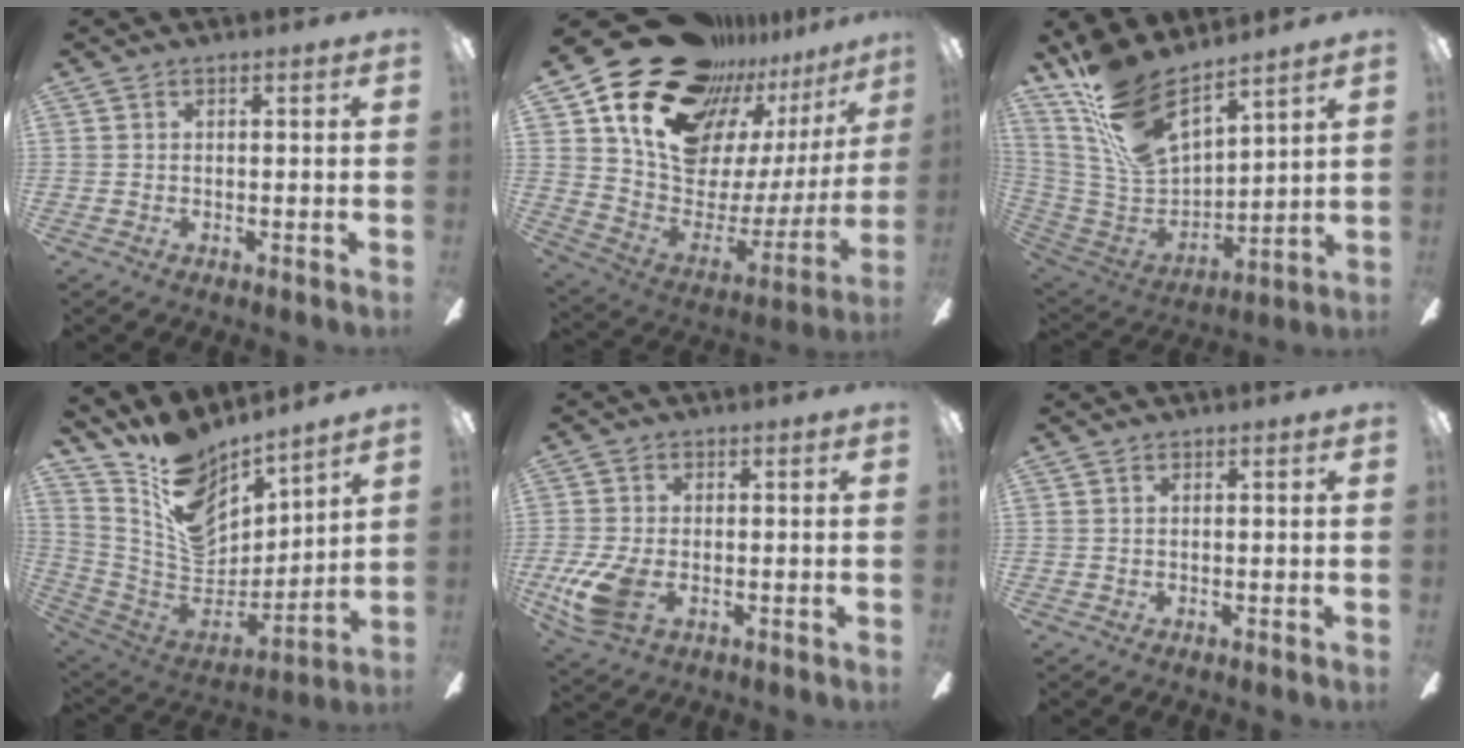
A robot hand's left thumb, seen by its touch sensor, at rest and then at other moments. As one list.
[{"total": 23.0, "force": [17.0, 12.5, 9.4], "torque": [-0.150, -0.115, 0.317]}, {"total": 17.6, "force": [13.3, 6.3, 9.6], "torque": [-0.214, -0.099, 0.242]}, {"total": 14.0, "force": [10.6, 7.1, 5.8], "torque": [-0.122, -0.091, 0.200]}, {"total": 9.8, "force": [-2.7, 5.9, 7.4], "torque": [-0.178, -0.007, -0.049]}, {"total": 0.0}]